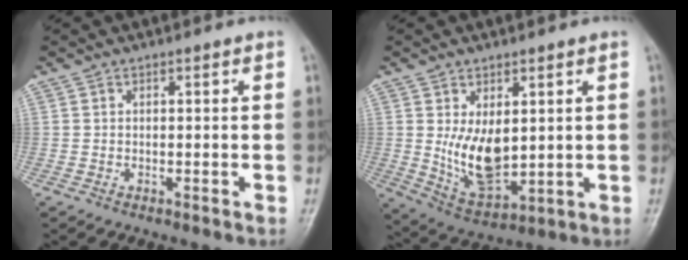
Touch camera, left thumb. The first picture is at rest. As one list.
[{"total": 10.1, "force": [1.3, 5.5, 8.4], "torque": [-0.131, -0.023, 0.045]}]